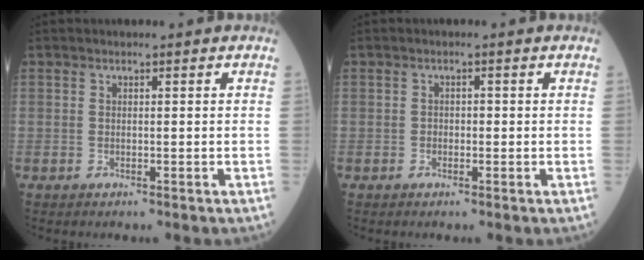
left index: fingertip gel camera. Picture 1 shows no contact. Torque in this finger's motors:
{"motor_torque": [-0.13, 0.23, 0.01, -0.01]}